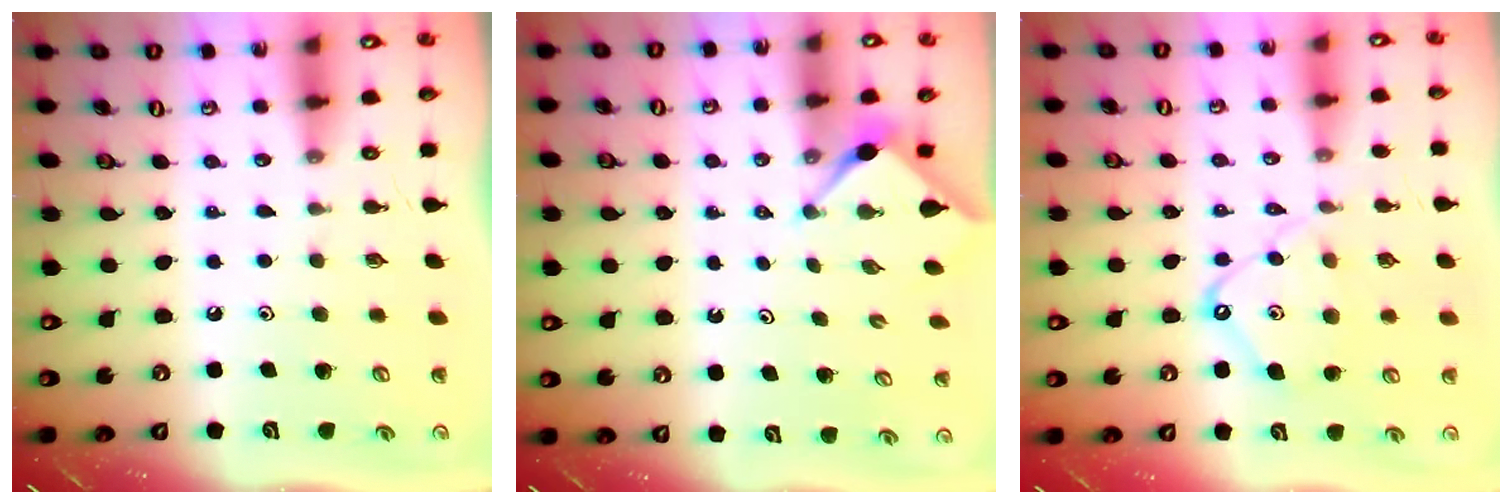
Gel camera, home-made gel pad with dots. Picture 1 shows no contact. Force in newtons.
{"total": 2.9, "press": 2.8, "slide": 0.3}
{"total": 10.3, "press": 10.3, "slide": 1.0}